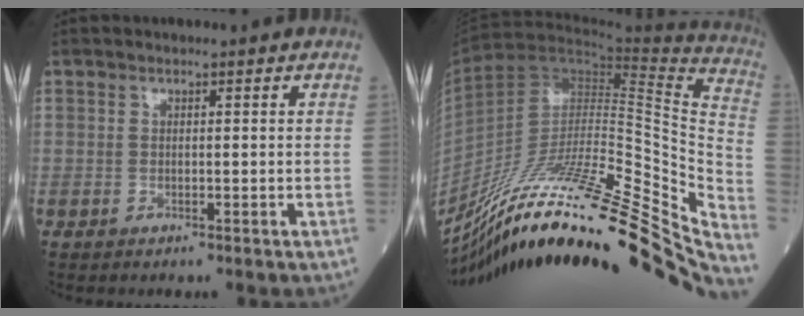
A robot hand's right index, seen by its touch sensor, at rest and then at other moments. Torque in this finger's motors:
{"motor_torque": [-0.51, -1.09, 0.69, 0.19]}